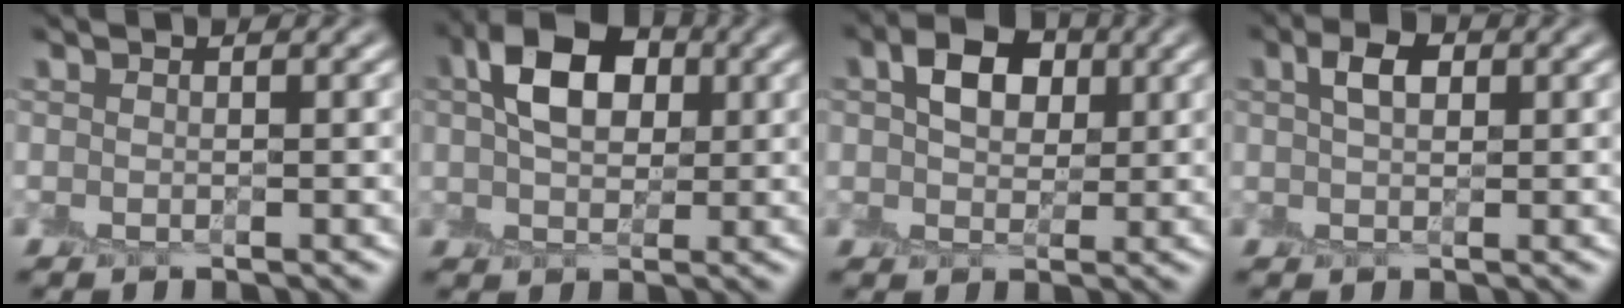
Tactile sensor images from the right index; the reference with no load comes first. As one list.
[{"total": 5.6, "force": [1.8, 3.6, 3.9], "torque": [-0.075, 0.015, 0.020]}, {"total": 4.0, "force": [1.5, 2.8, 2.5], "torque": [-0.047, 0.009, 0.016]}, {"total": 2.0, "force": [1.0, 1.1, 1.4], "torque": [-0.031, 0.008, 0.016]}]